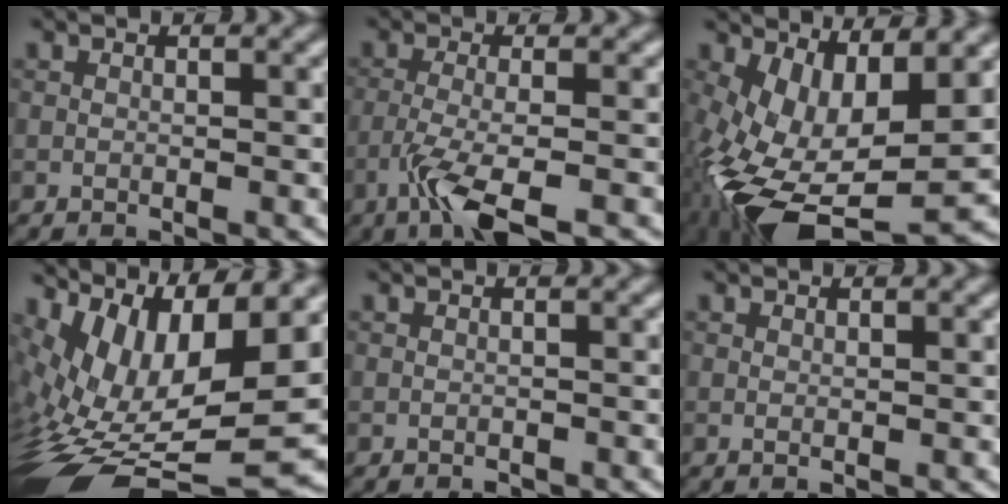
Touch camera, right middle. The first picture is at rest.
{"total": 4.0, "force": [-2.5, 0.4, 3.1], "torque": [-0.070, 0.007, -0.047]}
{"total": 9.9, "force": [-2.4, 4.7, 8.4], "torque": [-0.192, -0.010, -0.021]}
{"total": 13.2, "force": [0.0, 5.3, 12.1], "torque": [-0.231, 0.002, 0.030]}
{"total": 0.8, "force": [-0.7, -0.2, -0.3], "torque": [-0.005, 0.010, -0.005]}
{"total": 0.0}